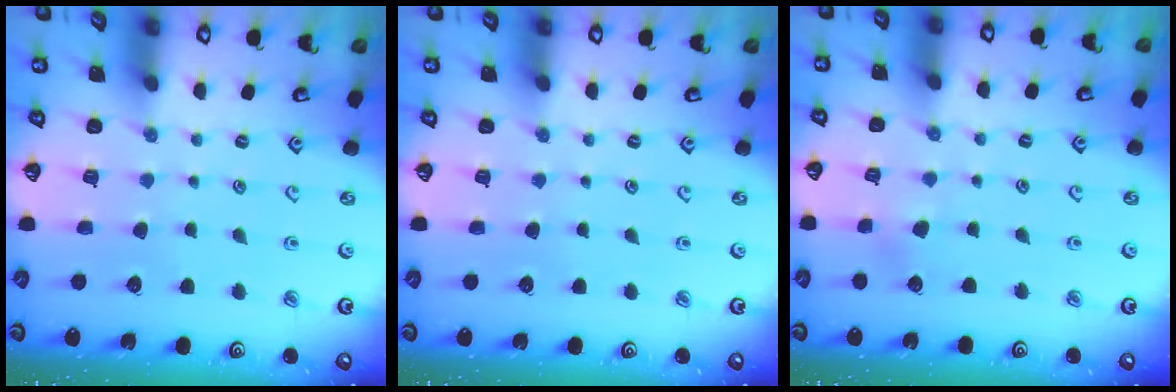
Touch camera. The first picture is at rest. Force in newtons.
{"total": 0.0}
{"total": 2.1, "press": 2.0, "slide": 0.6}